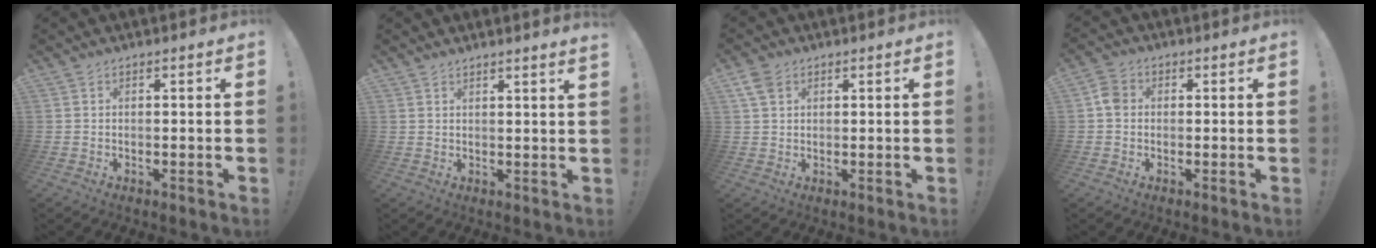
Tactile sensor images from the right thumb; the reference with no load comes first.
{"total": 2.2, "force": [2.0, -0.6, 0.7], "torque": [-0.005, -0.017, 0.034]}
{"total": 4.8, "force": [2.2, 3.3, 2.6], "torque": [-0.053, 0.002, 0.046]}
{"total": 4.7, "force": [0.0, 3.8, 2.7], "torque": [-0.053, 0.012, 0.002]}